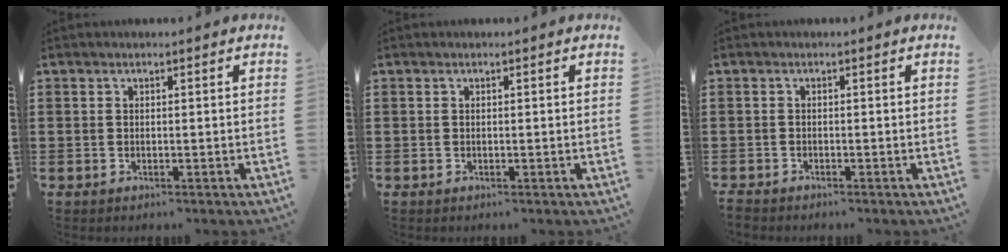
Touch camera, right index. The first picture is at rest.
{"total": 0.0}
{"total": 0.9, "force": [-0.9, 0.1, -0.1], "torque": [0.000, 0.002, -0.019]}